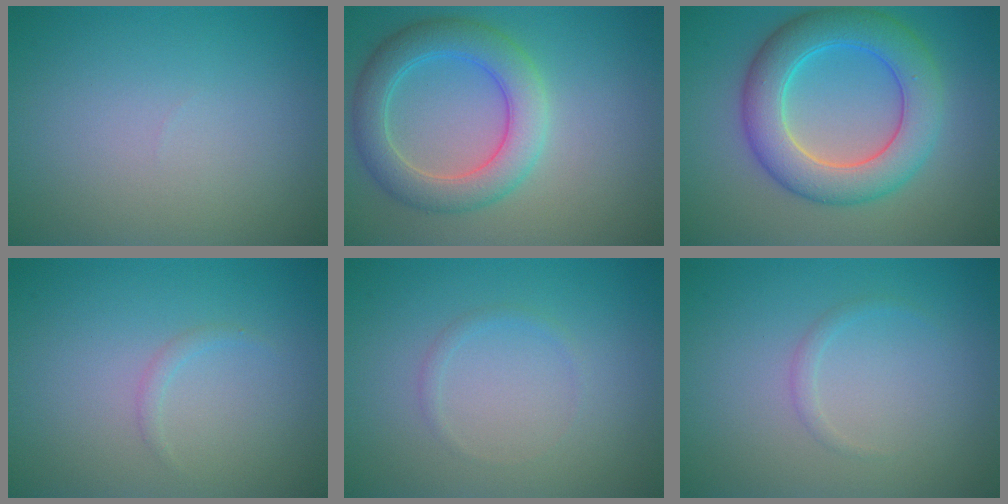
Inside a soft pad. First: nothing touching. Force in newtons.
{"total": 5.4, "press": 5.4, "slide": 0.1}
{"total": 7.4, "press": 7.4, "slide": 0.3}
{"total": 0.7, "press": 0.7, "slide": 0.1}
{"total": 0.7, "press": 0.7, "slide": 0.0}
{"total": 0.8, "press": 0.8, "slide": 0.1}